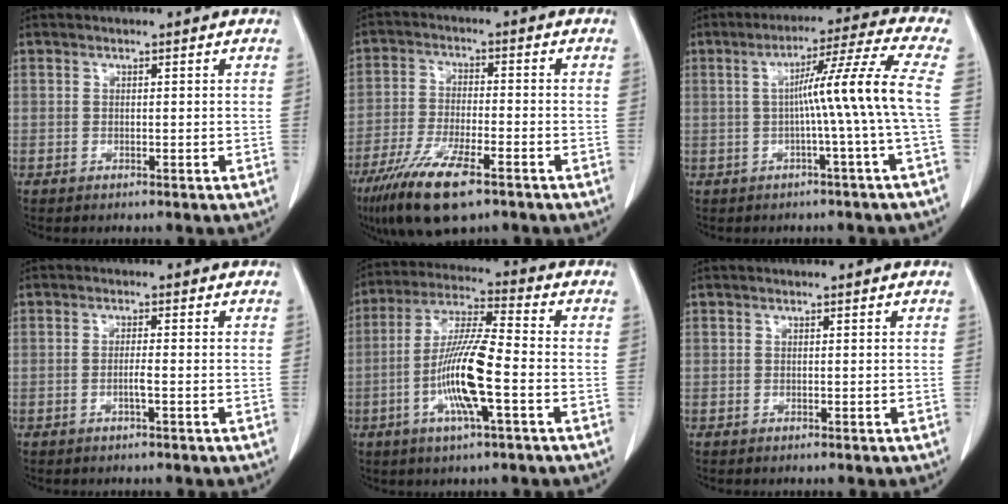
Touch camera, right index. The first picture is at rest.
{"total": 11.4, "force": [-7.3, 2.2, 8.5], "torque": [-0.166, -0.025, -0.127]}
{"total": 10.0, "force": [-0.6, -2.9, 9.6], "torque": [-0.145, 0.015, -0.001]}
{"total": 1.5, "force": [-0.5, -0.1, 1.4], "torque": [-0.024, 0.001, -0.008]}
{"total": 12.1, "force": [-3.2, 0.9, 11.6], "torque": [-0.227, -0.002, -0.063]}
{"total": 0.0}